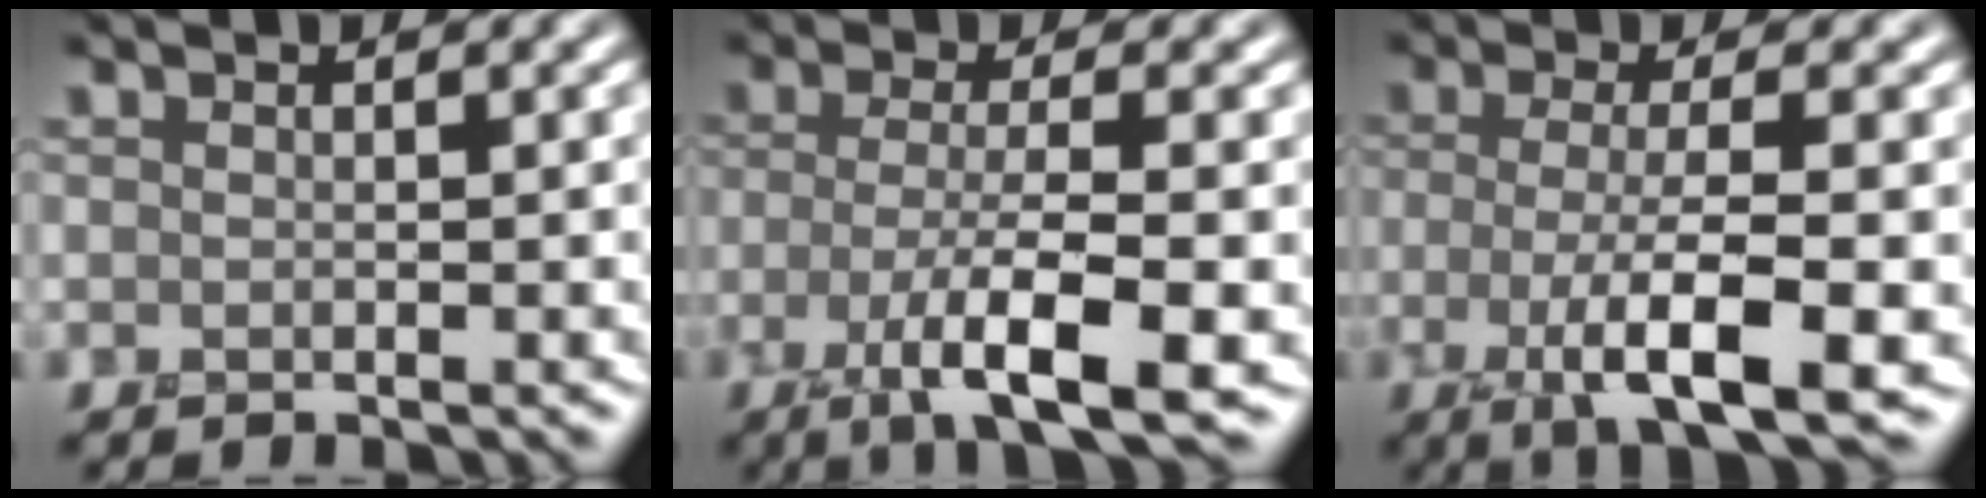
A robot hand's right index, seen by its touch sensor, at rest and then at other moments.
{"total": 6.0, "force": [-2.4, 1.2, 5.4], "torque": [-0.091, -0.002, -0.047]}
{"total": 6.3, "force": [-2.0, 1.5, 5.8], "torque": [-0.100, -0.002, -0.039]}